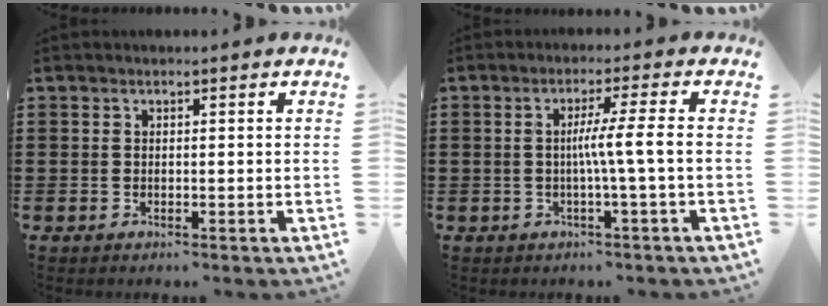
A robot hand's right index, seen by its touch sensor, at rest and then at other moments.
{"total": 4.9, "force": [-0.5, -0.8, 4.8], "torque": [-0.088, -0.009, -0.016]}